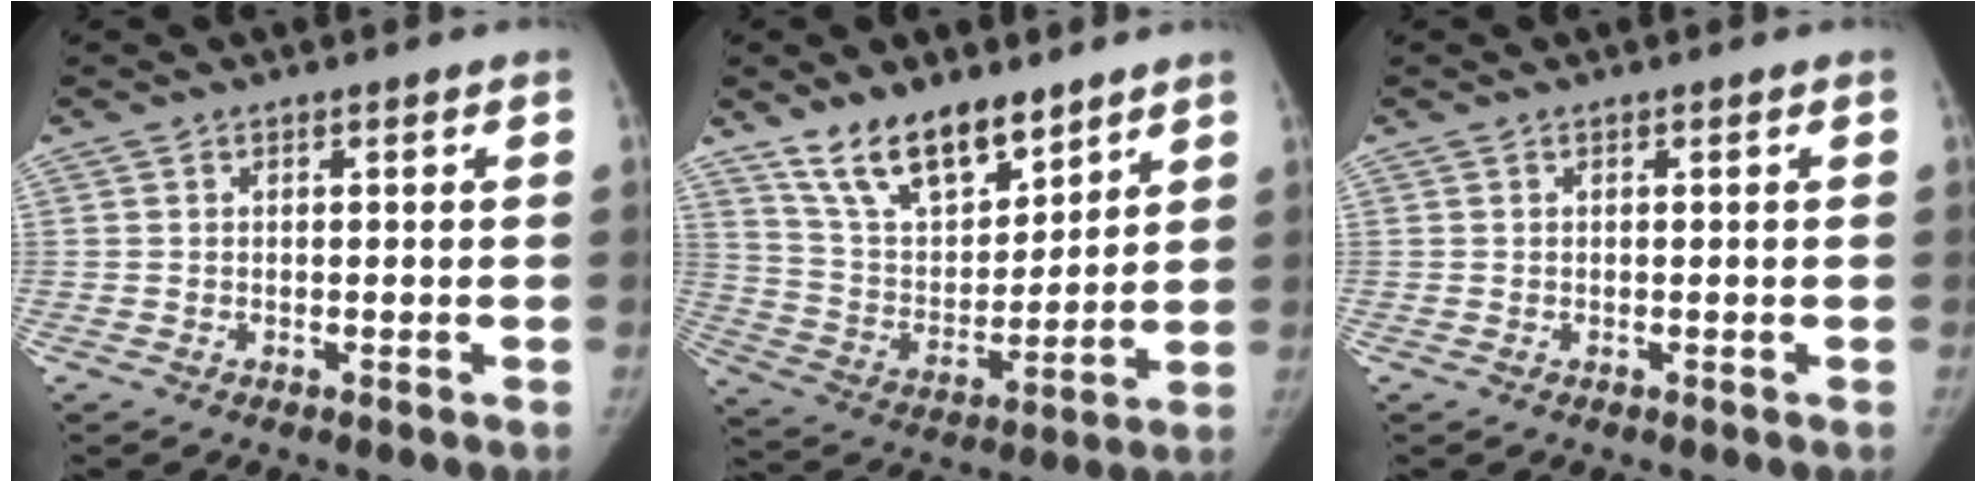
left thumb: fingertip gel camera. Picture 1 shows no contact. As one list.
[{"total": 15.4, "force": [11.3, 6.9, 7.8], "torque": [-0.094, -0.070, 0.214]}, {"total": 0.0}]